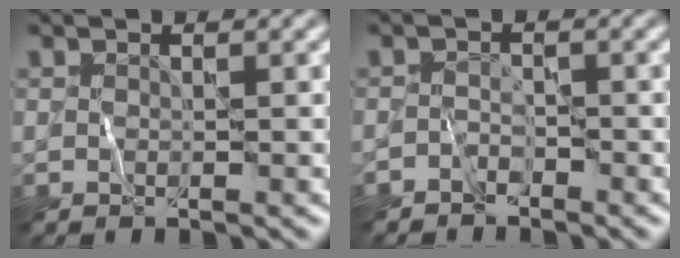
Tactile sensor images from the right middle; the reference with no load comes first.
{"total": 1.4, "force": [-1.3, 0.6, 0.1], "torque": [0.001, 0.009, -0.027]}